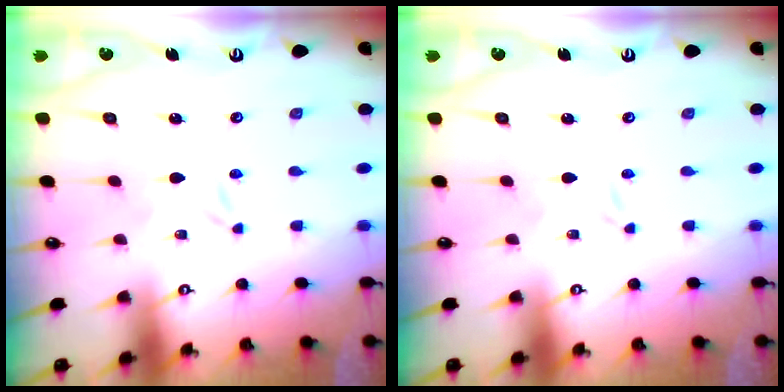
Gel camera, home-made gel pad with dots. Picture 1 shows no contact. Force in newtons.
{"total": 0.0}